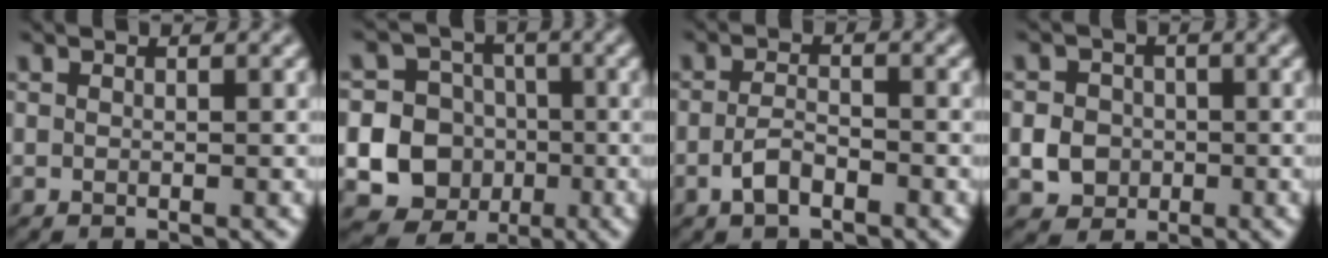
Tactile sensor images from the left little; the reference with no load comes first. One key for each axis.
{"total": 15.7, "fx": -3.7, "fy": 14.9, "fz": 3.4, "tx": -0.103, "ty": -0.016, "tz": -0.077}
{"total": 2.4, "fx": -1.3, "fy": 0.9, "fz": 1.7, "tx": -0.038, "ty": 0.005, "tz": -0.029}
{"total": 3.0, "fx": -0.8, "fy": 2.7, "fz": 1.1, "tx": -0.016, "ty": 0.002, "tz": -0.019}